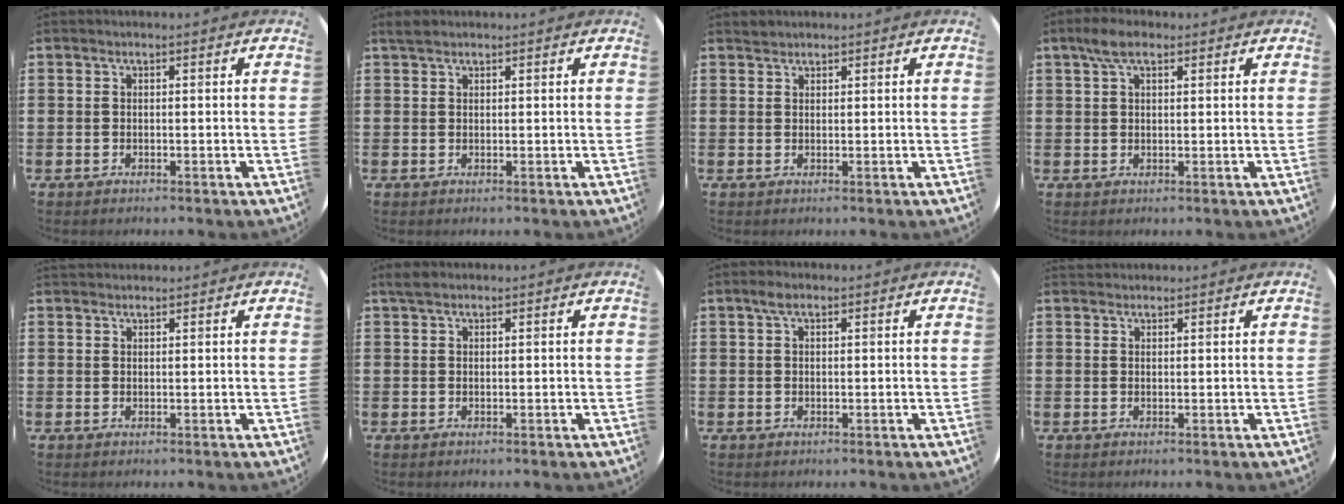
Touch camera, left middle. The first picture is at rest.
{"total": 1.1, "force": [1.0, 0.3, 0.3], "torque": [-0.008, 0.004, 0.019]}
{"total": 0.9, "force": [0.9, 0.2, -0.1], "torque": [0.009, -0.002, 0.016]}
{"total": 3.8, "force": [2.3, 1.7, 2.4], "torque": [-0.045, 0.006, 0.039]}
{"total": 0.9, "force": [0.9, 0.1, -0.2], "torque": [0.003, 0.002, 0.017]}
{"total": 1.3, "force": [1.1, 0.5, 0.6], "torque": [-0.005, 0.001, 0.019]}
{"total": 1.7, "force": [1.0, 0.8, 1.1], "torque": [-0.017, 0.003, 0.016]}
{"total": 0.9, "force": [0.8, 0.2, -0.2], "torque": [0.004, 0.003, 0.015]}